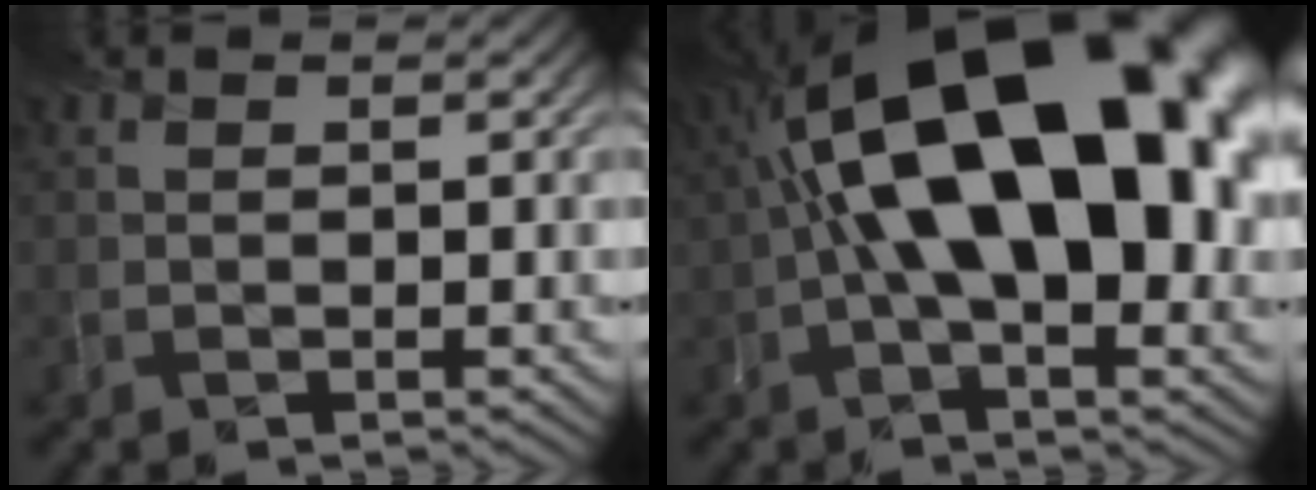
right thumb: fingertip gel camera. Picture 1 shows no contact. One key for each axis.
{"total": 20.8, "fx": 2.5, "fy": 10.3, "fz": 18.0, "tx": -0.303, "ty": 0.019, "tz": 0.040}